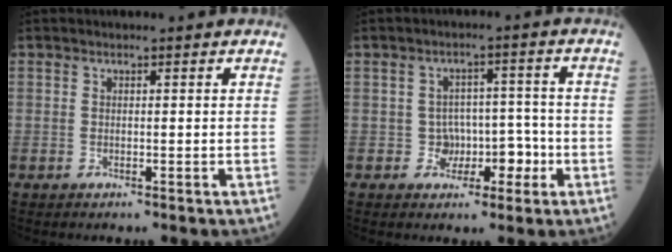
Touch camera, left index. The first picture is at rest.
{"total": 4.6, "force": [-1.8, 3.9, 1.5], "torque": [-0.005, 0.020, -0.024]}